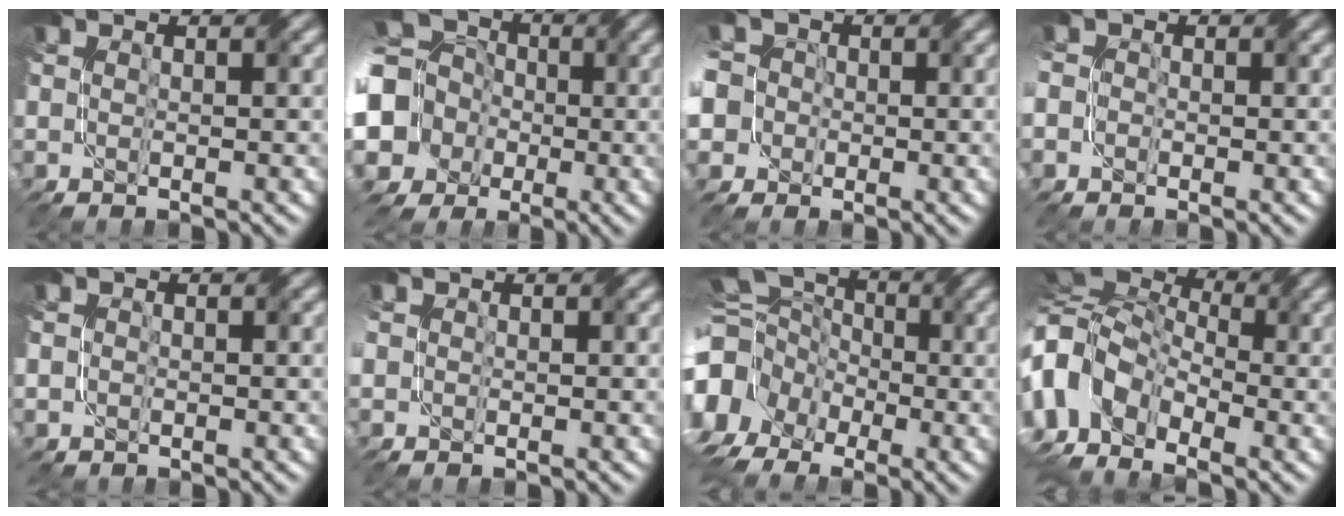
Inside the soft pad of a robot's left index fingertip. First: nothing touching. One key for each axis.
{"total": 13.7, "fx": -0.6, "fy": 12.6, "fz": 5.4, "tx": -0.165, "ty": 0.009, "tz": -0.042}
{"total": 7.9, "fx": -1.4, "fy": 7.3, "fz": 2.6, "tx": -0.068, "ty": 0.011, "tz": -0.065}
{"total": 1.7, "fx": -0.7, "fy": 1.5, "fz": 0.3, "tx": -0.011, "ty": -0.001, "tz": -0.010}
{"total": 1.0, "fx": 0.1, "fy": 0.5, "fz": -0.8, "tx": 0.016, "ty": -0.001, "tz": 0.003}
{"total": 1.5, "fx": 0.0, "fy": 1.3, "fz": 0.8, "tx": -0.020, "ty": -0.002, "tz": 0.003}
{"total": 14.4, "fx": -5.8, "fy": 11.7, "fz": 6.2, "tx": -0.158, "ty": -0.009, "tz": -0.121}
{"total": 12.1, "fx": -3.6, "fy": 8.6, "fz": 7.7, "tx": -0.168, "ty": -0.005, "tz": -0.065}